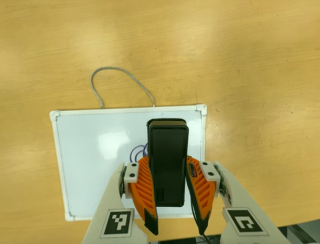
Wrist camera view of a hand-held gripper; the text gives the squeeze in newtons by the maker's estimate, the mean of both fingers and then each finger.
{"total": 10.6, "left": 8.2, "right": 13.0}